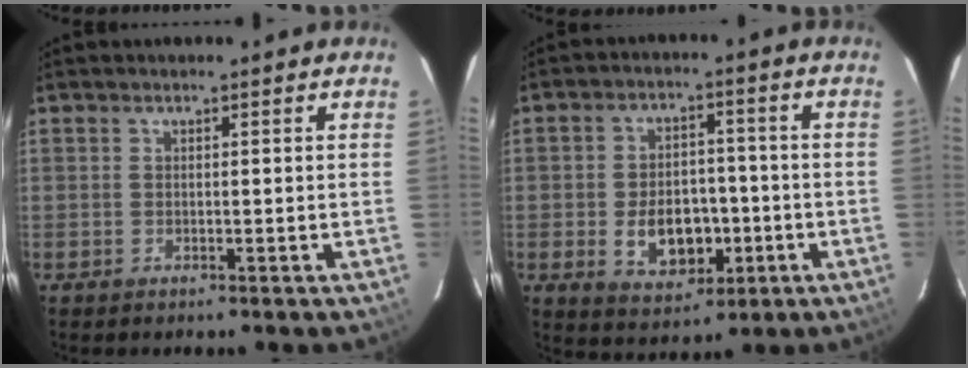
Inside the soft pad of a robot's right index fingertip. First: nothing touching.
{"total": 10.3, "force": [-2.8, 7.0, 7.0], "torque": [-0.138, 0.004, -0.026]}